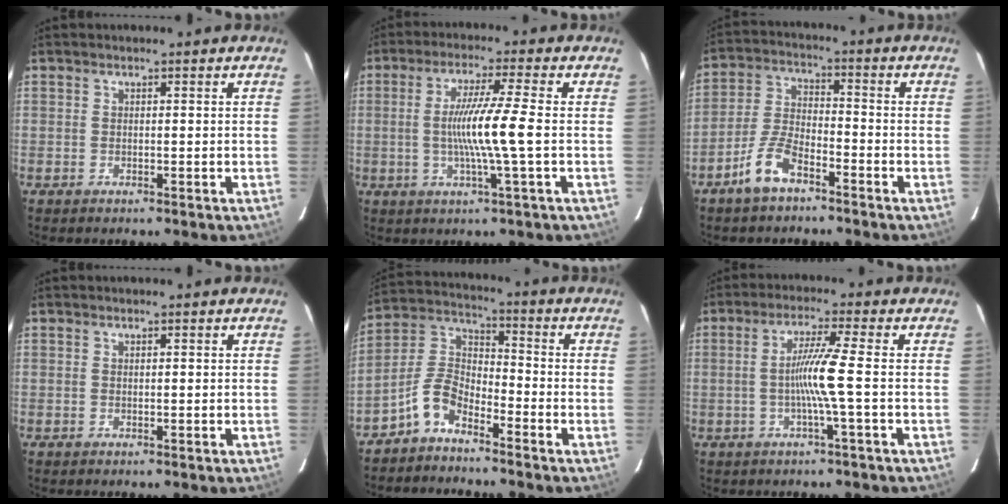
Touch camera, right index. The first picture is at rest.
{"total": 8.5, "force": [-0.6, -1.3, 8.4], "torque": [-0.160, -0.006, -0.012]}
{"total": 7.1, "force": [-4.8, 2.5, 4.6], "torque": [-0.108, 0.002, -0.097]}
{"total": 0.0}
{"total": 6.6, "force": [-4.9, 2.6, 3.5], "torque": [-0.081, 0.018, -0.106]}
{"total": 6.2, "force": [-0.8, -1.5, 6.0], "torque": [-0.116, 0.001, -0.017]}